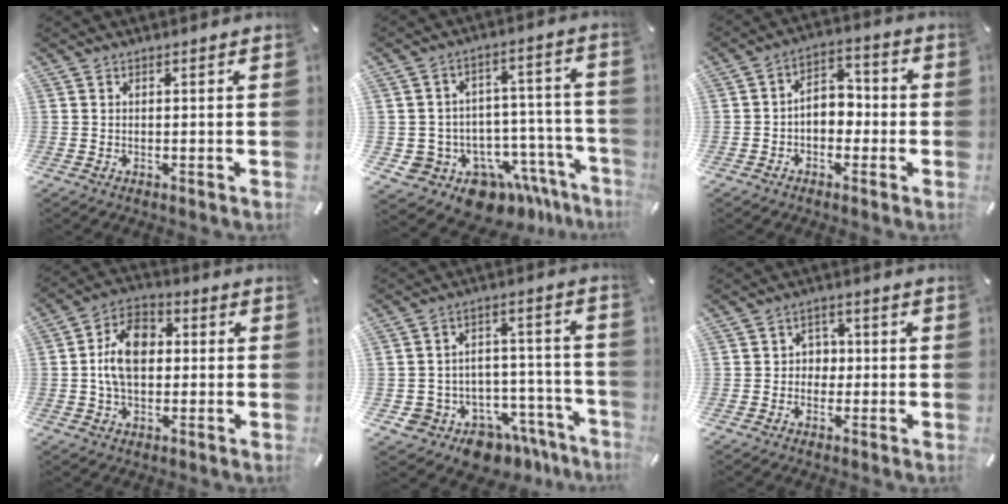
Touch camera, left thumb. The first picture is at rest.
{"total": 13.1, "force": [-8.4, 9.0, 4.4], "torque": [-0.034, 0.044, -0.132]}
{"total": 6.0, "force": [-1.8, 4.7, 3.4], "torque": [-0.053, 0.015, -0.034]}
{"total": 10.9, "force": [0.3, 7.9, 7.6], "torque": [-0.150, 0.011, 0.003]}
{"total": 9.4, "force": [-6.6, 6.4, 2.3], "torque": [-0.028, 0.033, -0.105]}
{"total": 4.6, "force": [-0.7, 4.4, 1.1], "torque": [-0.015, 0.013, -0.017]}